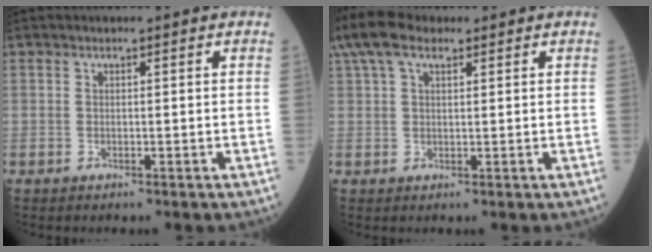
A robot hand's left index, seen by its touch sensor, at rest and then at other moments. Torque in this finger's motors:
{"motor_torque": [0.78, -0.68, 0.19, 0.10]}